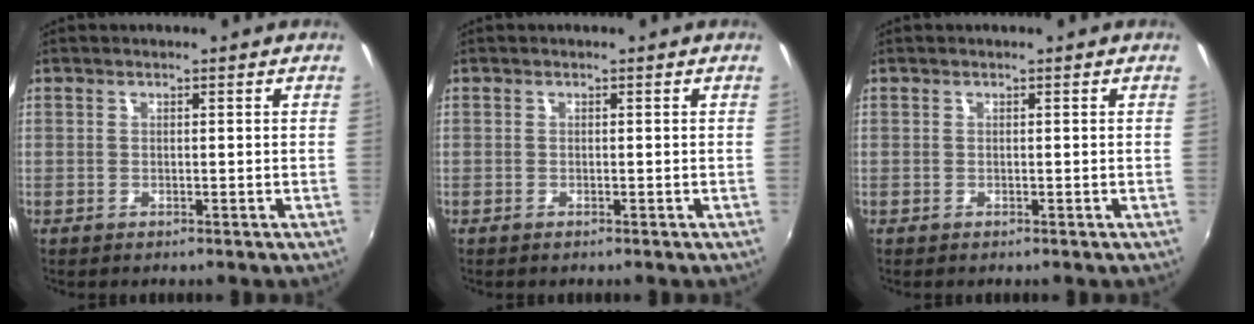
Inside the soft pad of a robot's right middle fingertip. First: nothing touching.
{"total": 0.0}
{"total": 0.0}